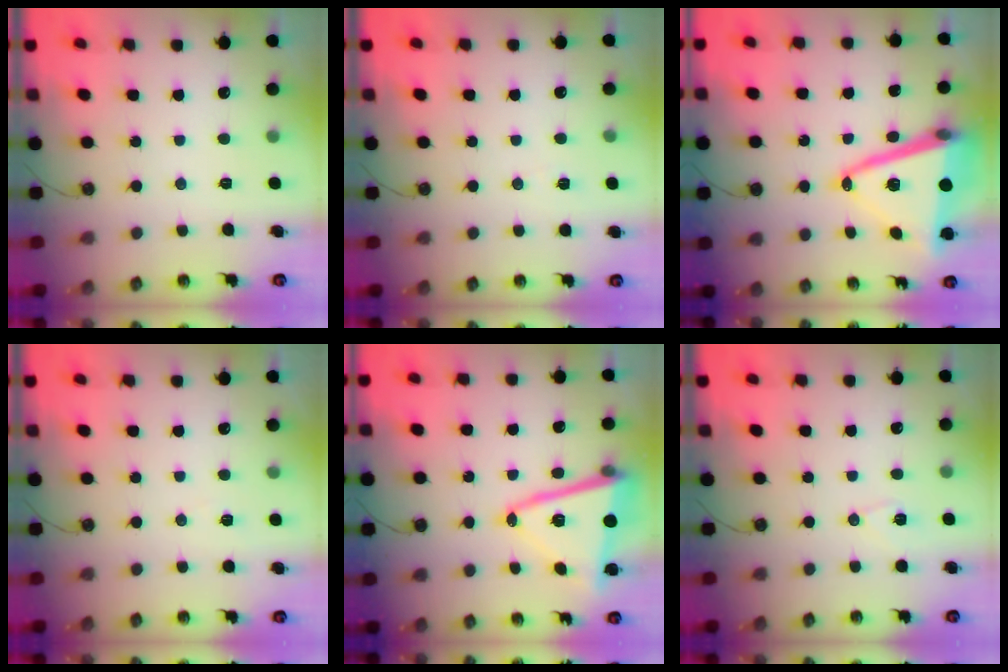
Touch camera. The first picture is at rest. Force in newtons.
{"total": 3.7, "press": 3.3, "slide": 1.6}
{"total": 18.2, "press": 17.9, "slide": 3.1}
{"total": 3.3, "press": 2.8, "slide": 1.7}
{"total": 14.3, "press": 14.1, "slide": 2.3}
{"total": 6.7, "press": 6.4, "slide": 2.1}